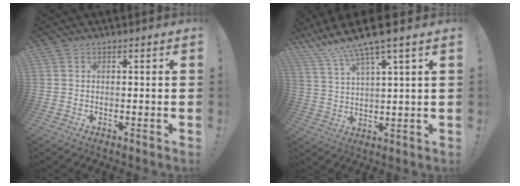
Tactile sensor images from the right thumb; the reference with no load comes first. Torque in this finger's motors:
{"motor_torque": [1.48, 1.68, 1.17, 1.07, 0.05]}